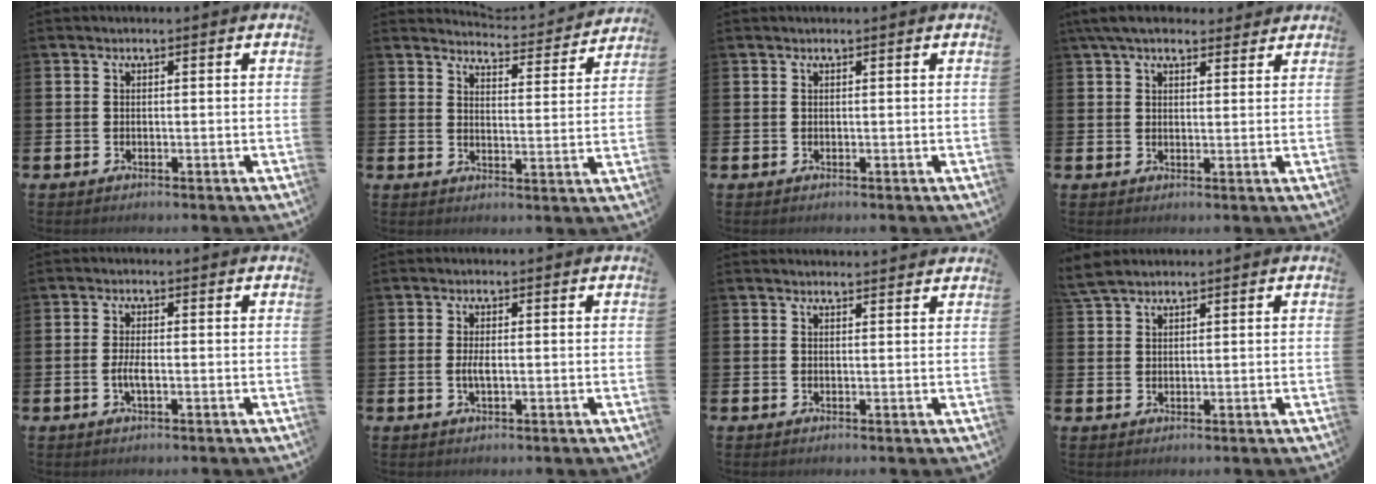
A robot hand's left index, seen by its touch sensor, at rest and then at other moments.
{"total": 4.5, "force": [4.5, 0.4, 0.5], "torque": [-0.014, -0.038, 0.073]}
{"total": 0.0}
{"total": 5.4, "force": [4.7, 1.9, 1.9], "torque": [-0.045, -0.011, 0.087]}
{"total": 2.2, "force": [-0.6, 0.6, 2.0], "torque": [-0.033, -0.001, -0.012]}
{"total": 1.8, "force": [-0.2, 0.6, 1.6], "torque": [-0.029, 0.000, -0.006]}
{"total": 1.7, "force": [1.7, 0.1, -0.1], "torque": [0.011, -0.012, 0.028]}
{"total": 3.2, "force": [2.9, 0.9, 1.1], "torque": [-0.025, -0.005, 0.054]}